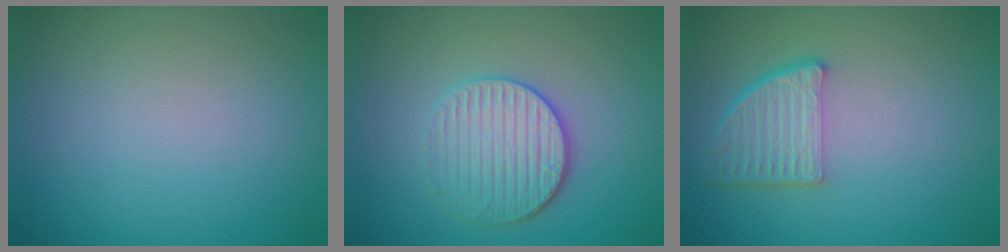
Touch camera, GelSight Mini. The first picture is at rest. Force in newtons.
{"total": 3.6, "press": 3.3, "slide": 1.4}
{"total": 4.5, "press": 3.4, "slide": 2.9}